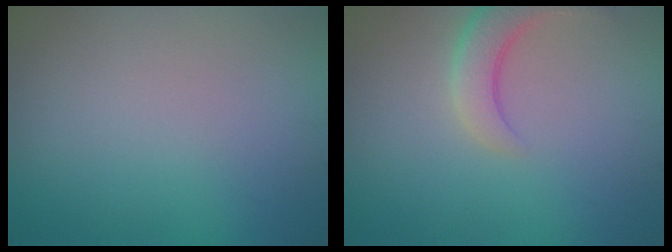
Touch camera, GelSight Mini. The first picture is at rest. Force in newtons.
{"total": 3.5, "press": 3.5, "slide": 0.4}